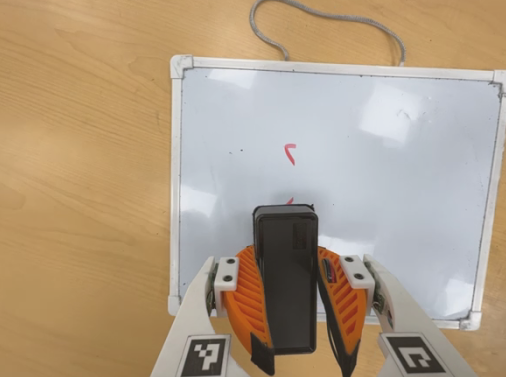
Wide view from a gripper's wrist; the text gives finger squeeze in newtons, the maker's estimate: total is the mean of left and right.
{"total": 9.4, "left": 7.8, "right": 11.0}